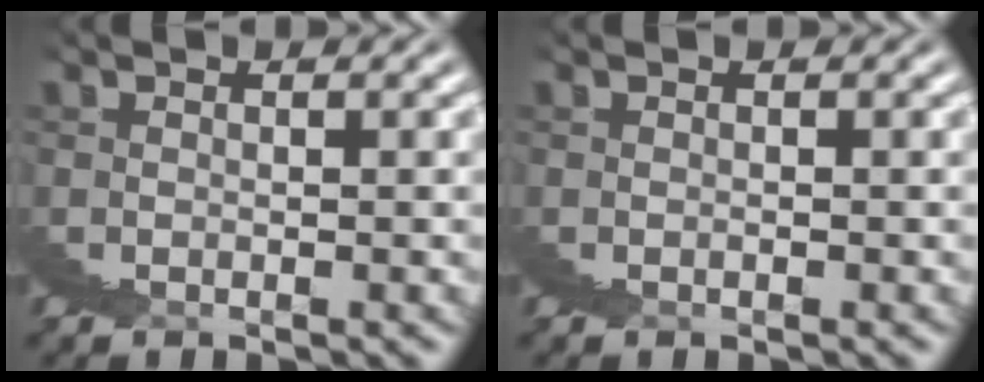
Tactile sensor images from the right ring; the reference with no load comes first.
{"total": 0.0}